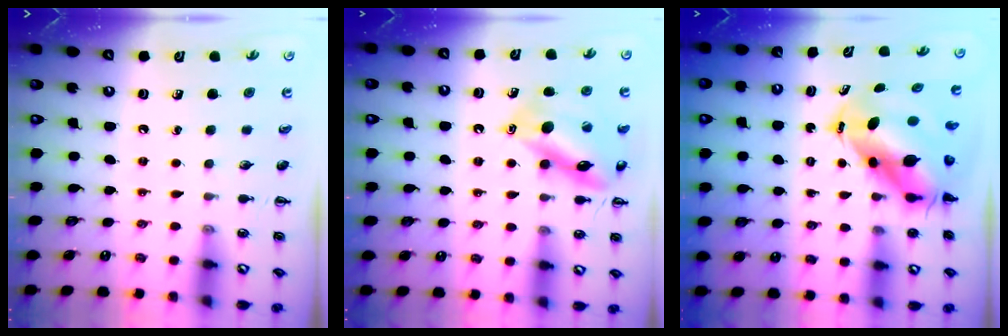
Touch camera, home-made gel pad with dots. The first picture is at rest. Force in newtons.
{"total": 14.9, "press": 14.9, "slide": 1.3}
{"total": 8.1, "press": 7.8, "slide": 2.4}